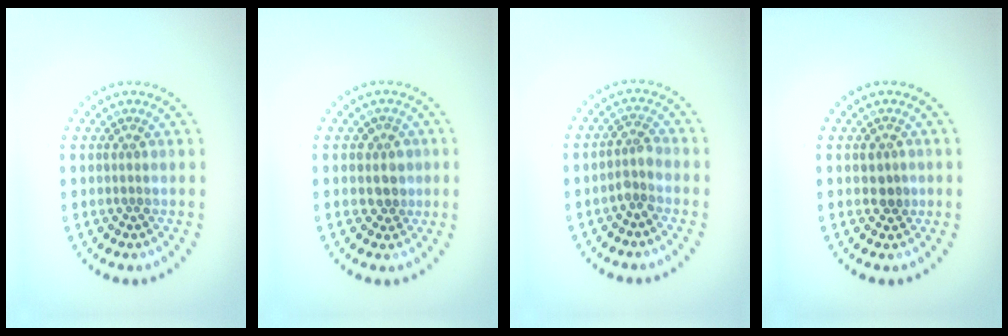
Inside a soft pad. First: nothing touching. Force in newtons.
{"total": 2.2, "press": 1.8, "slide": 1.2}
{"total": 1.8, "press": 1.3, "slide": 1.2}
{"total": 1.5, "press": 1.4, "slide": 0.5}